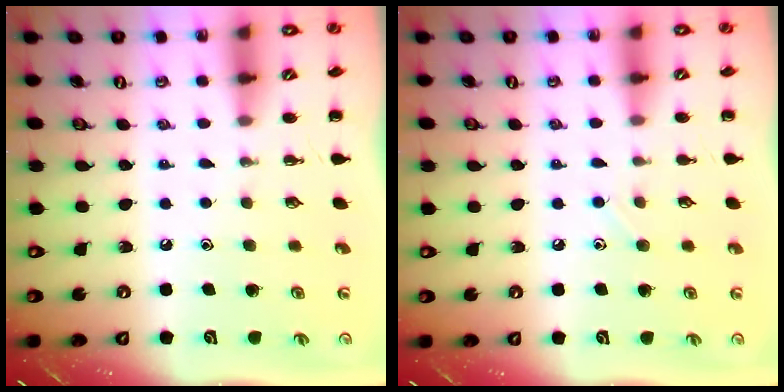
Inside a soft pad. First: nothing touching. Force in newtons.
{"total": 4.8, "press": 4.4, "slide": 1.9}